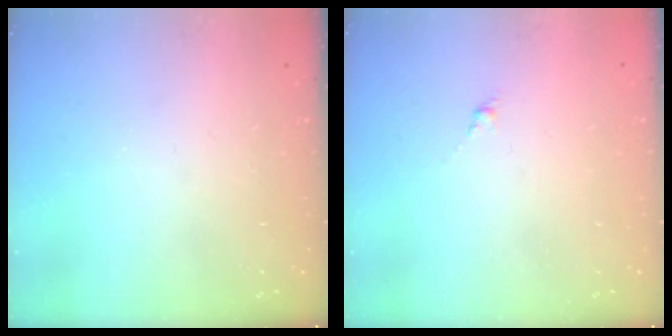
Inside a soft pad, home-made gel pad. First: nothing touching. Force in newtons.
{"total": 0.0}